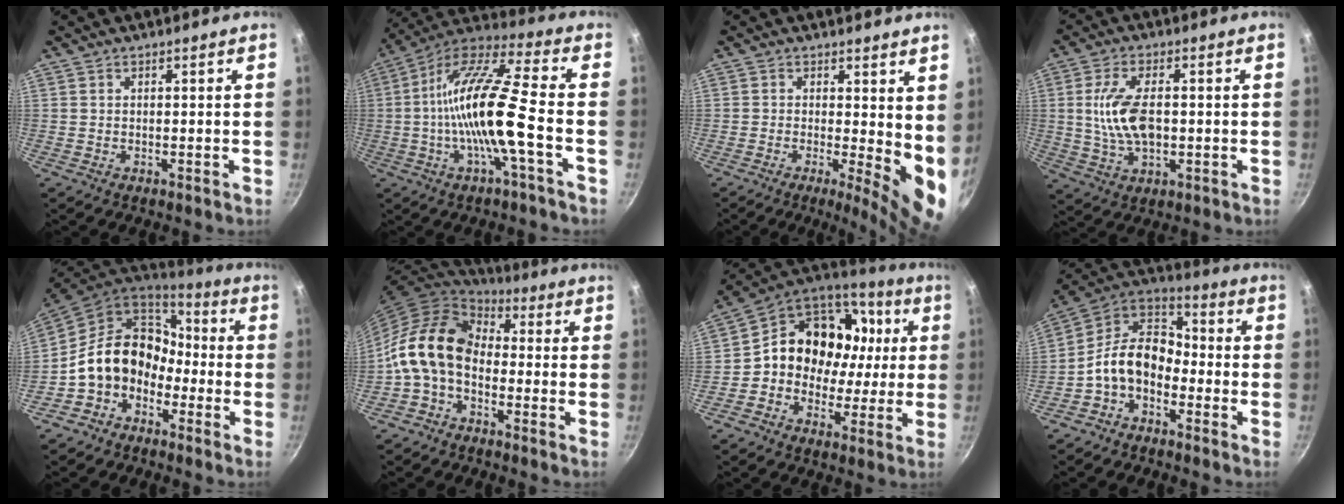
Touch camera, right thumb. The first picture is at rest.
{"total": 17.4, "force": [-2.9, 2.7, 17.0], "torque": [-0.310, 0.031, -0.070]}
{"total": 8.6, "force": [0.2, 3.1, 8.0], "torque": [-0.091, -0.021, 0.004]}
{"total": 10.2, "force": [0.2, 5.3, 8.7], "torque": [-0.161, 0.006, 0.004]}
{"total": 14.7, "force": [-3.9, 11.8, 7.9], "torque": [-0.108, 0.065, -0.079]}
{"total": 13.8, "force": [-2.1, 9.7, 9.7], "torque": [-0.159, 0.043, -0.063]}
{"total": 18.2, "force": [1.4, 15.3, 9.7], "torque": [-0.122, 0.042, 0.012]}
{"total": 12.6, "force": [-4.1, 8.7, 8.2], "torque": [-0.123, 0.065, -0.105]}